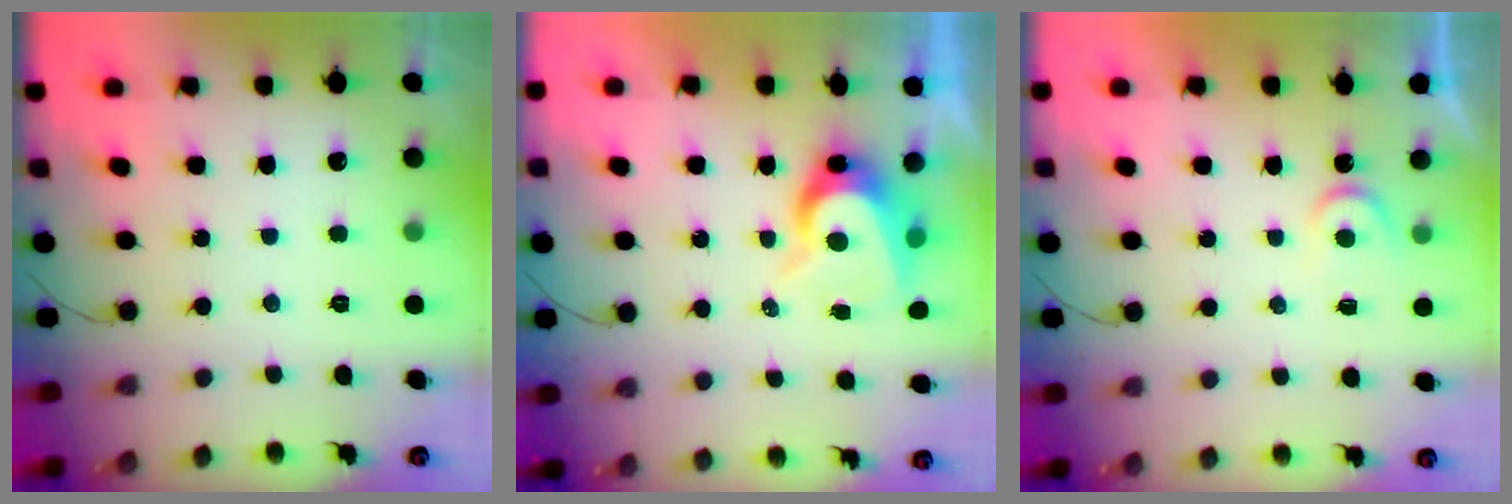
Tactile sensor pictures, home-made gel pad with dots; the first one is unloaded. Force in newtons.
{"total": 7.7, "press": 7.7, "slide": 0.4}
{"total": 3.5, "press": 3.5, "slide": 0.3}